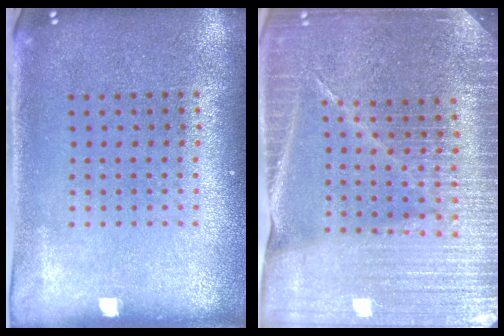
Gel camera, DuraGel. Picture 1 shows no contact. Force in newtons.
{"total": 4.7, "press": 4.4, "slide": 1.8}